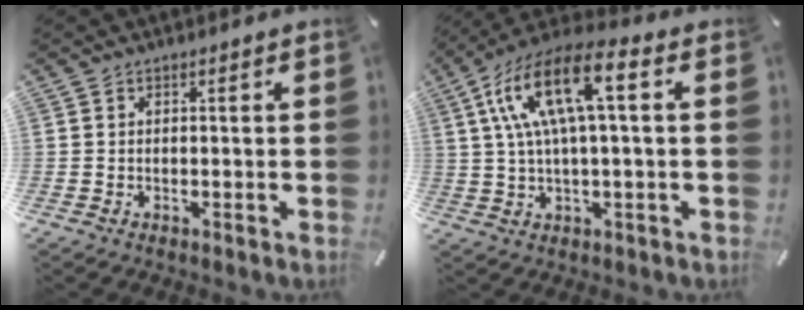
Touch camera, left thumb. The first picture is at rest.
{"total": 14.5, "force": [3.8, 4.6, 13.2], "torque": [-0.278, -0.004, 0.060]}